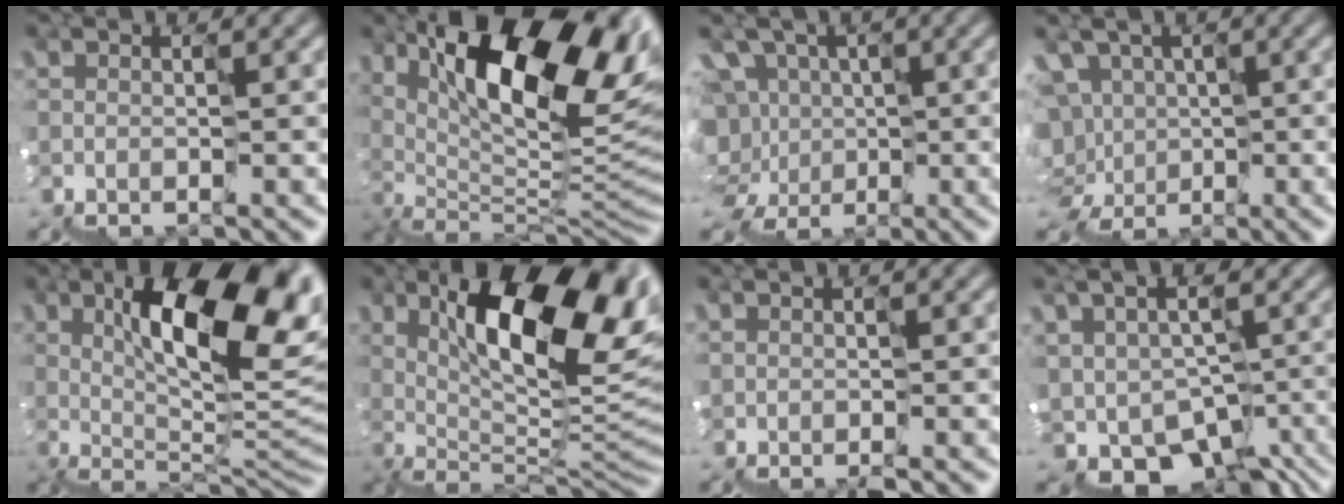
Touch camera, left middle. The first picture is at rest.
{"total": 13.2, "force": [5.8, 5.6, 10.4], "torque": [-0.181, -0.002, 0.107]}
{"total": 5.9, "force": [-1.0, 5.8, 0.5], "torque": [-0.009, 0.003, -0.022]}
{"total": 6.1, "force": [-0.4, 5.9, 1.7], "torque": [-0.027, -0.017, -0.001]}
{"total": 11.6, "force": [3.8, 3.6, 10.3], "torque": [-0.156, 0.005, 0.065]}
{"total": 10.9, "force": [3.8, 3.8, 9.4], "torque": [-0.148, 0.003, 0.066]}
{"total": 1.0, "force": [0.1, 0.4, 0.8], "torque": [-0.016, -0.001, 0.007]}
{"total": 7.8, "force": [-1.2, 6.2, 4.5], "torque": [-0.112, -0.030, 0.008]}